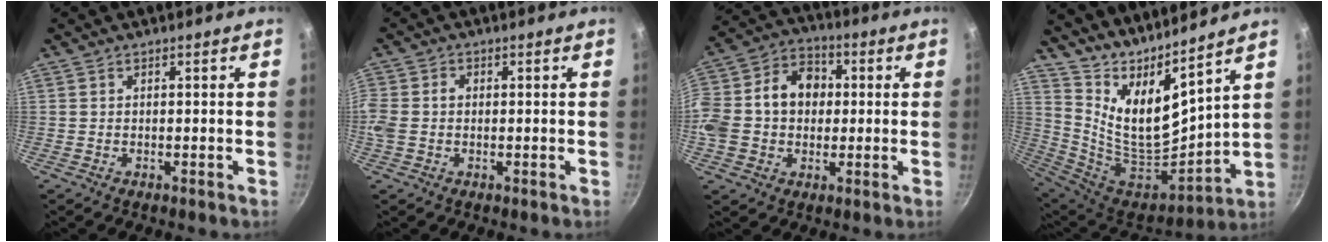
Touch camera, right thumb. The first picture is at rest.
{"total": 5.6, "force": [-0.3, 4.4, 3.5], "torque": [-0.081, 0.007, -0.016]}
{"total": 18.5, "force": [0.9, 14.6, 11.3], "torque": [-0.204, 0.047, 0.003]}
{"total": 15.4, "force": [11.3, 3.6, 9.8], "torque": [-0.160, -0.133, 0.225]}